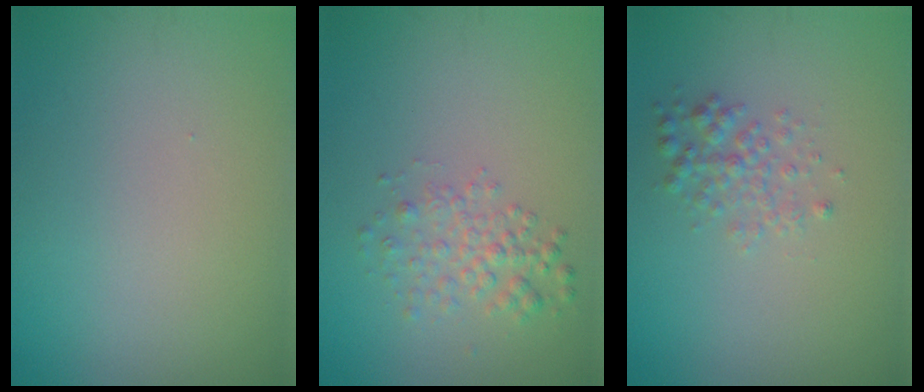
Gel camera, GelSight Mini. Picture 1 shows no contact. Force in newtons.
{"total": 2.4, "press": 2.4, "slide": 0.1}
{"total": 1.9, "press": 1.9, "slide": 0.0}